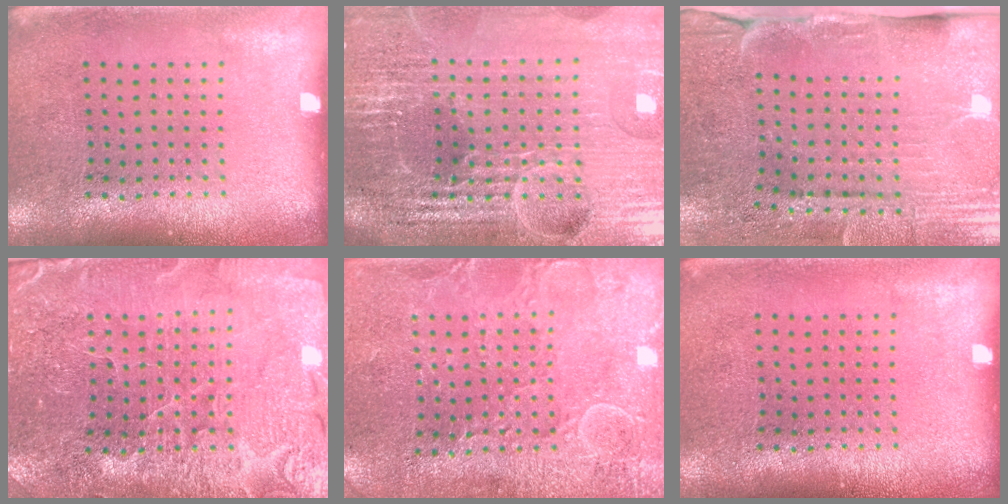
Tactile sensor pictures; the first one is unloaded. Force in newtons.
{"total": 6.7, "press": 5.8, "slide": 3.4}
{"total": 4.2, "press": 3.8, "slide": 1.8}
{"total": 3.4, "press": 3.4, "slide": 0.3}
{"total": 2.9, "press": 2.8, "slide": 0.4}
{"total": 0.0}